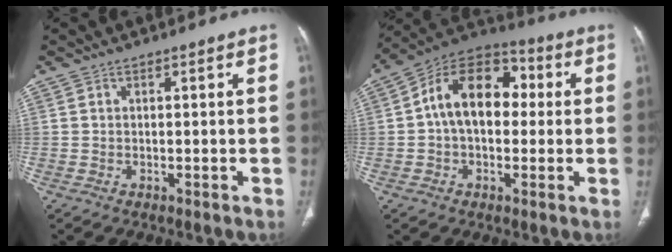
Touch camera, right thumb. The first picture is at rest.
{"total": 15.5, "force": [1.6, 10.1, 11.6], "torque": [-0.162, 0.039, 0.012]}